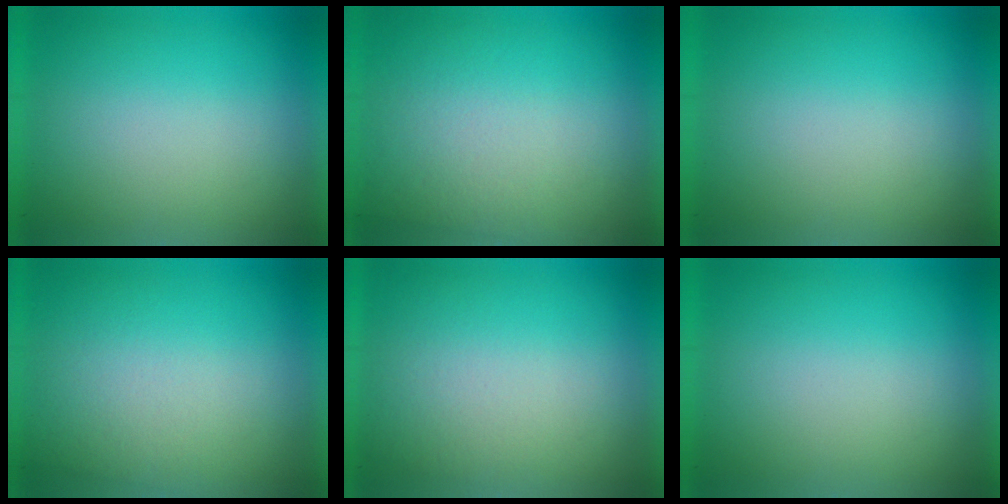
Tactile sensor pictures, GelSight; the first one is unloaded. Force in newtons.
{"total": 2.8}
{"total": 0.0}
{"total": 2.4}
{"total": 1.4}
{"total": 0.0}